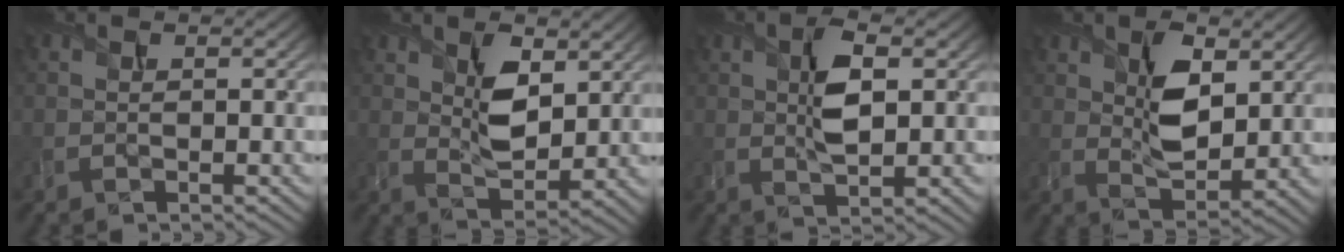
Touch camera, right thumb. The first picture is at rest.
{"total": 6.2, "force": [2.5, 3.1, 4.8], "torque": [-0.093, -0.011, 0.049]}
{"total": 5.6, "force": [1.0, 2.2, 5.0], "torque": [-0.095, 0.001, 0.020]}
{"total": 7.0, "force": [2.4, 3.5, 5.6], "torque": [-0.107, -0.007, 0.046]}